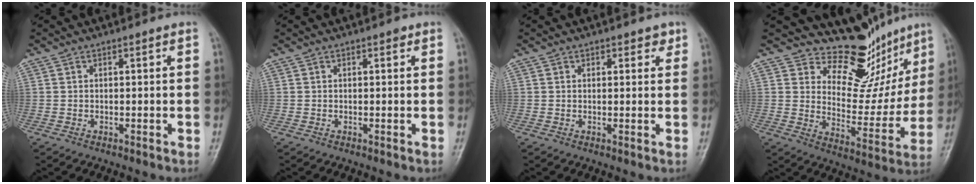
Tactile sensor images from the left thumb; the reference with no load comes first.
{"total": 0.6, "force": [0.3, 0.3, 0.4], "torque": [-0.002, 0.000, 0.002]}
{"total": 1.9, "force": [1.2, 1.2, 0.8], "torque": [0.009, -0.004, 0.011]}
{"total": 14.1, "force": [11.9, 6.7, 3.5], "torque": [0.009, -0.092, 0.172]}